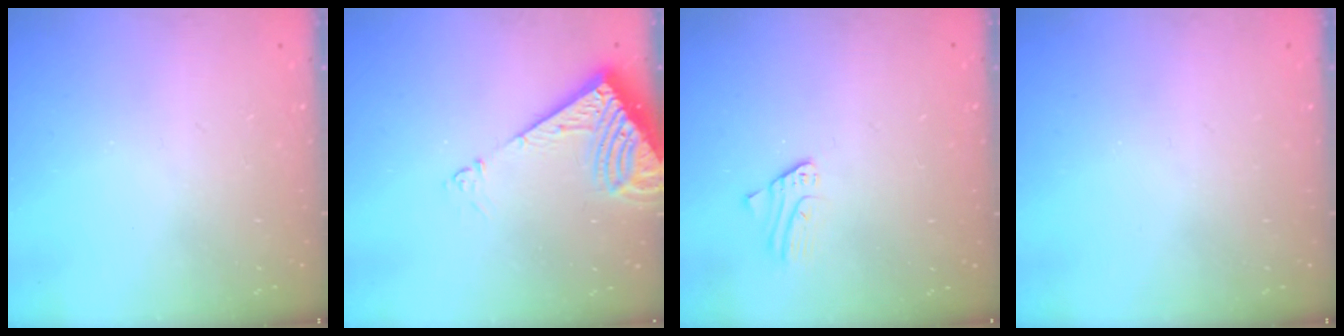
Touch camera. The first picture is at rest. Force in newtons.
{"total": 7.8, "press": 7.8, "slide": 0.6}
{"total": 2.4, "press": 2.4, "slide": 0.2}
{"total": 0.0}